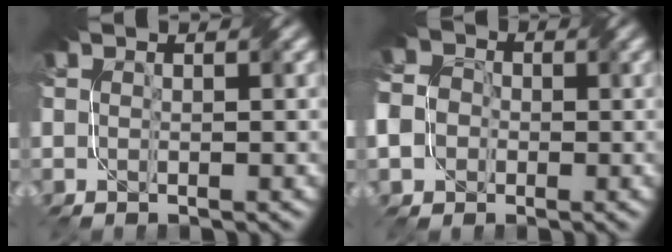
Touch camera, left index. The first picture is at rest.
{"total": 5.7, "force": [-1.6, 5.2, 1.7], "torque": [-0.044, 0.004, -0.043]}